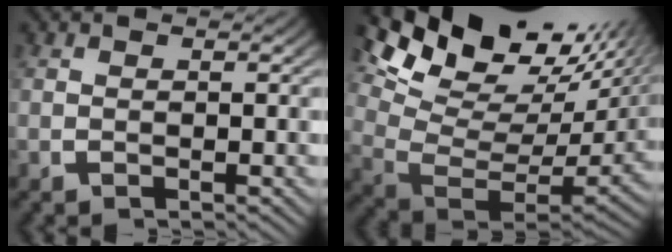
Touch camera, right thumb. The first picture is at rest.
{"total": 15.0, "force": [4.3, 9.6, 10.8], "torque": [-0.187, -0.015, 0.066]}